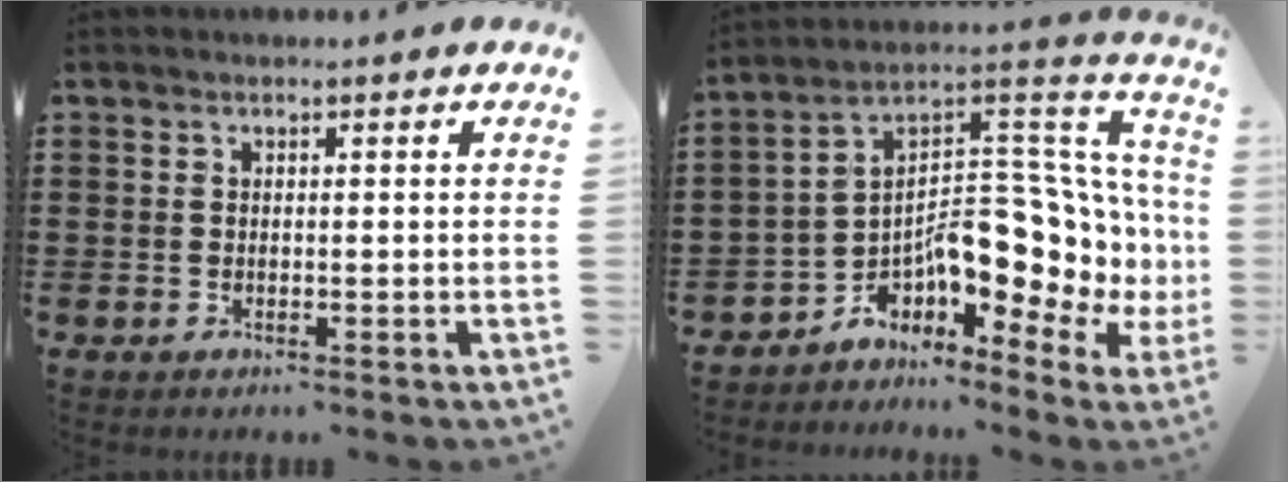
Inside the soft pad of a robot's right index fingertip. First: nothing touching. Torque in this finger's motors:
{"motor_torque": [2.14, 0.00, 1.05, 0.16]}